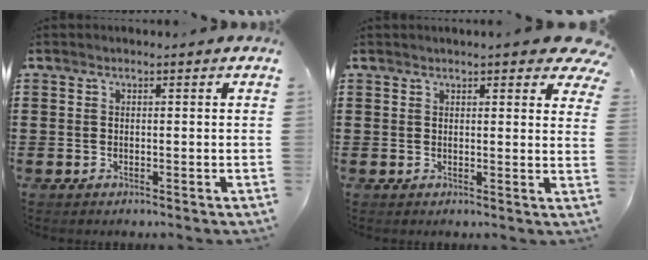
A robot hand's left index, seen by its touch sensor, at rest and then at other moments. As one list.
[{"total": 3.5, "force": [3.1, 0.5, 1.7], "torque": [-0.026, -0.011, 0.054]}]